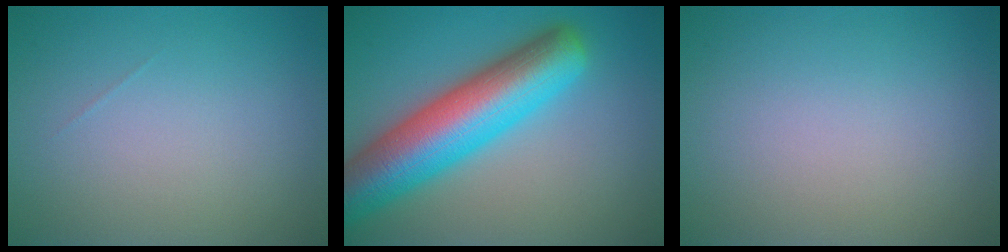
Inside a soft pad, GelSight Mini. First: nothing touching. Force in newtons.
{"total": 10.7, "press": 10.7, "slide": 0.4}
{"total": 0.0}